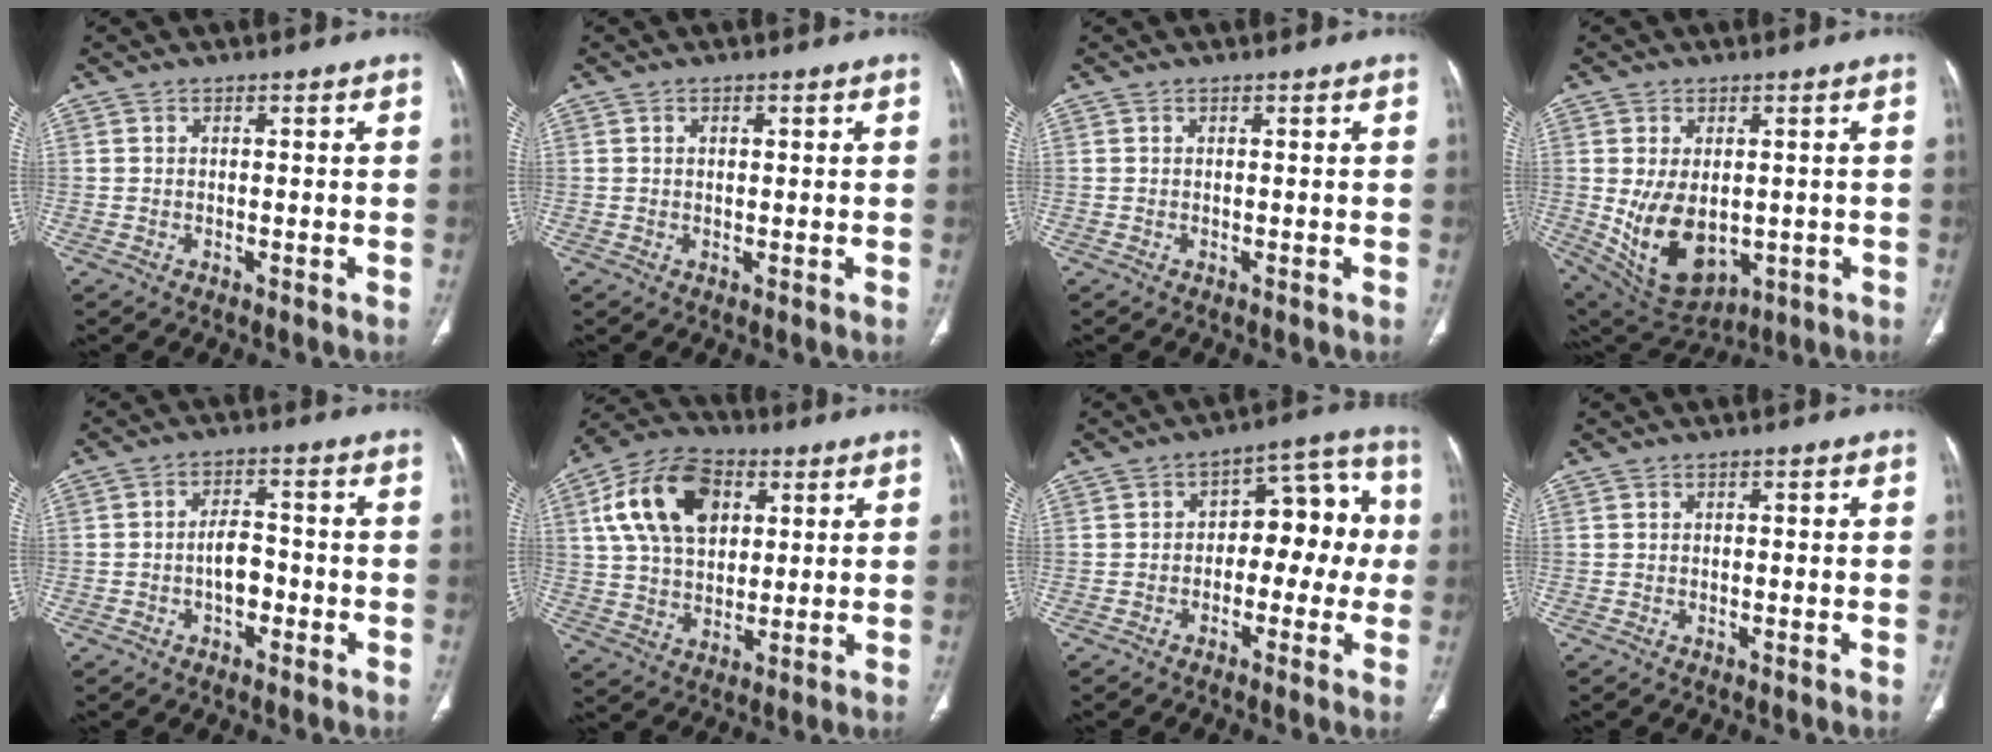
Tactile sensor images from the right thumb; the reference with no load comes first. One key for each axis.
{"total": 1.2, "fx": 0.4, "fy": 0.7, "fz": 0.9, "tx": -0.014, "ty": 0.000, "tz": 0.008}
{"total": 0.0}
{"total": 13.3, "fx": -1.3, "fy": 8.5, "fz": 10.1, "tx": -0.158, "ty": -0.011, "tz": 0.012}
{"total": 5.0, "fx": -1.6, "fy": 3.1, "fz": 3.6, "tx": -0.048, "ty": 0.024, "tz": -0.031}
{"total": 16.7, "fx": 5.2, "fy": 10.9, "fz": 11.5, "tx": -0.192, "ty": 0.003, "tz": 0.093}
{"total": 11.6, "fx": -0.6, "fy": 7.1, "fz": 9.2, "tx": -0.061, "ty": 0.049, "tz": -0.020}
{"total": 0.6, "fx": 0.0, "fy": 0.4, "fz": 0.4, "tx": 0.000, "ty": 0.000, "tz": -0.003}